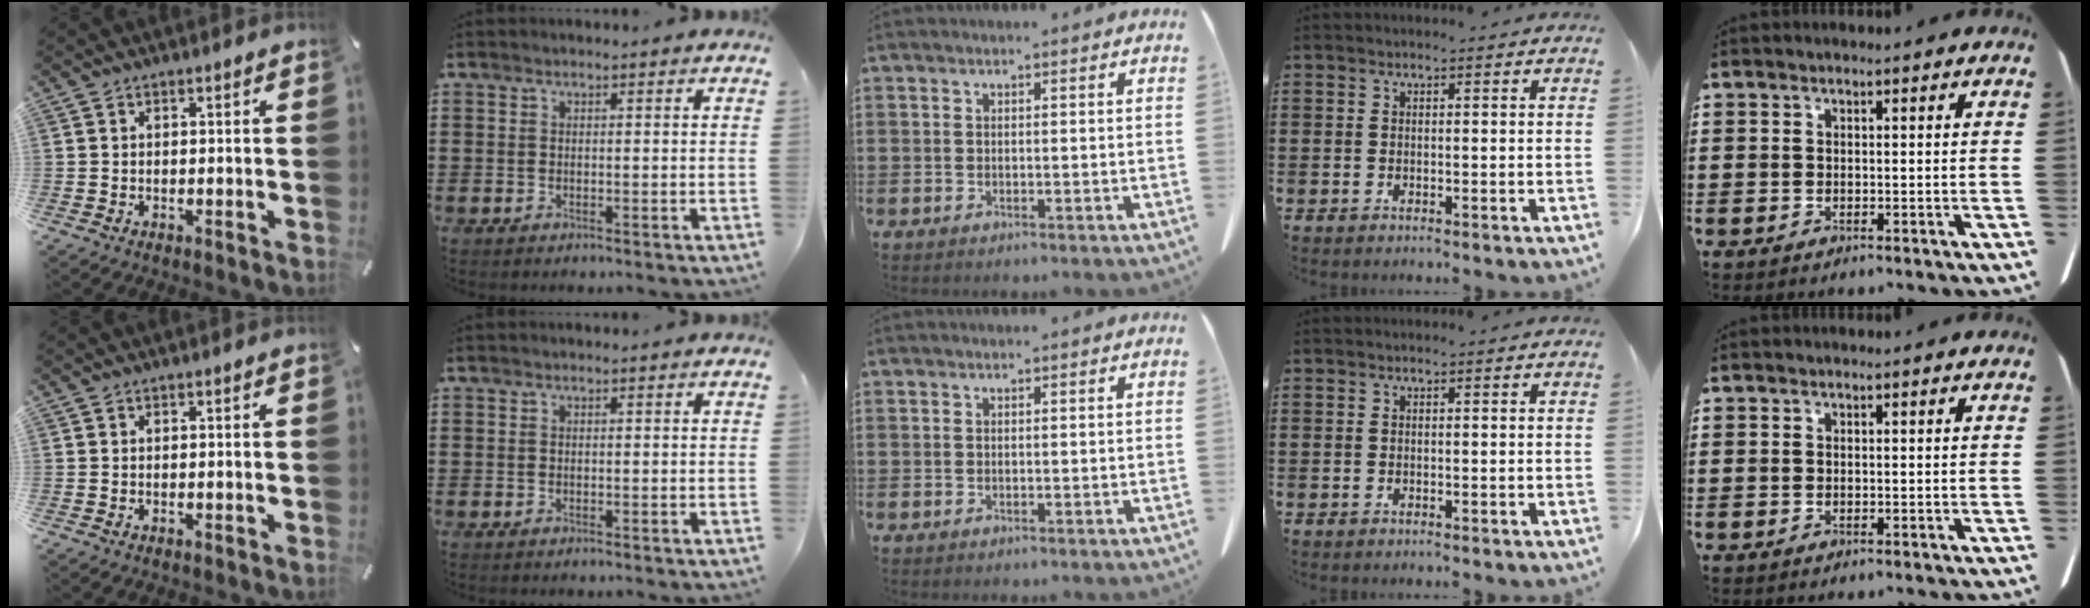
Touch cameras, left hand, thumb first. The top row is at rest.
{}